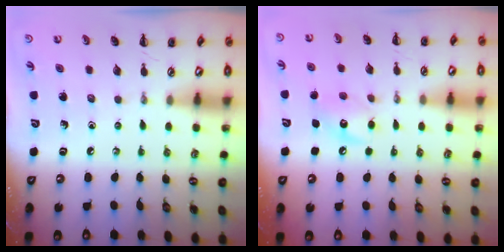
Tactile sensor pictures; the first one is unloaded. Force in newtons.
{"total": 8.6, "press": 8.6, "slide": 1.0}